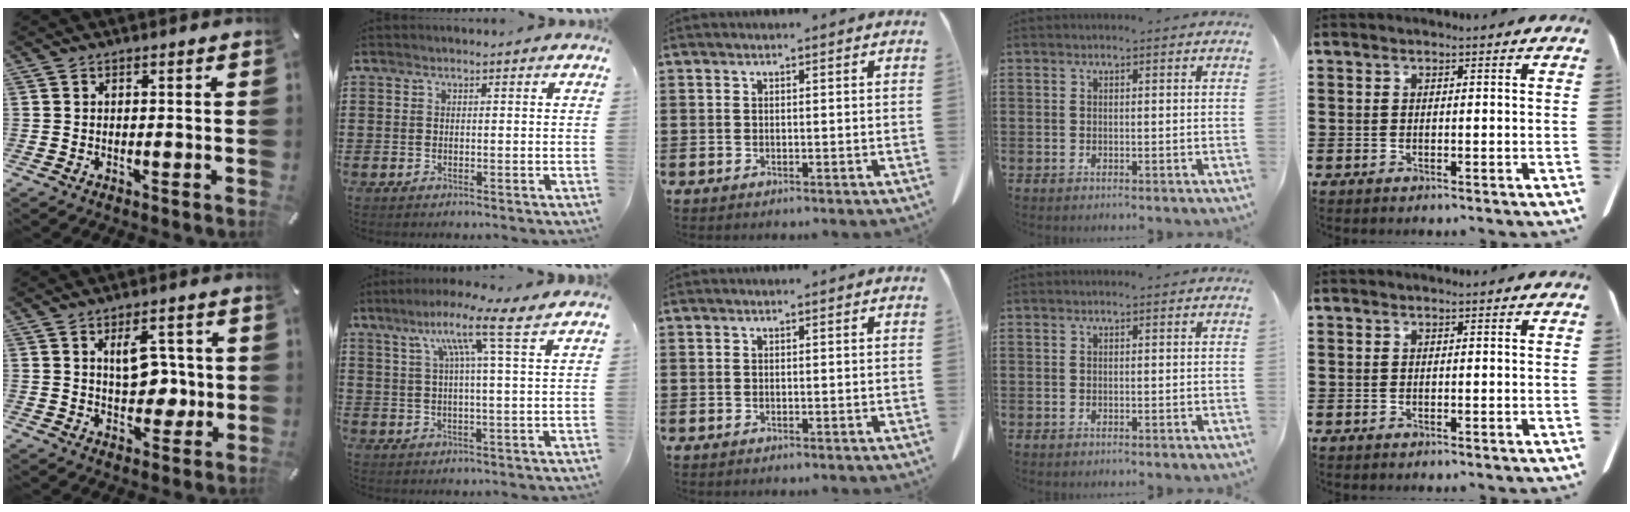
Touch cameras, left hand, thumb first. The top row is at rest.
{"thumb": {"total": 8.8, "force": [1.3, 5.8, 6.5], "torque": [-0.083, 0.000, 0.018]}, "index": {"total": 8.9, "force": [4.5, -0.5, 7.7], "torque": [-0.146, -0.009, 0.067]}}